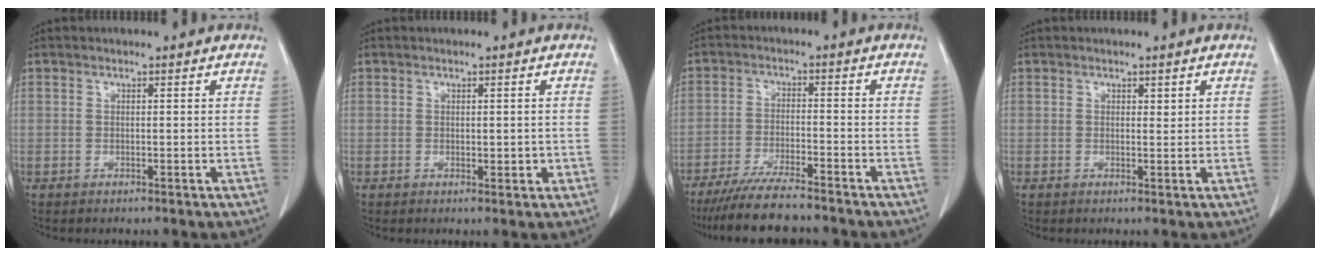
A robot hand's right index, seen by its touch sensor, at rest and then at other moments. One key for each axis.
{"total": 1.5, "fx": 0.0, "fy": 0.9, "fz": 1.2, "tx": -0.010, "ty": 0.000, "tz": 0.005}
{"total": 9.8, "fx": -8.7, "fy": 0.8, "fz": 4.6, "tx": -0.072, "ty": -0.026, "tz": -0.141}
{"total": 0.7, "fx": 0.4, "fy": 0.3, "fz": 0.4, "tx": -0.001, "ty": -0.003, "tz": 0.005}